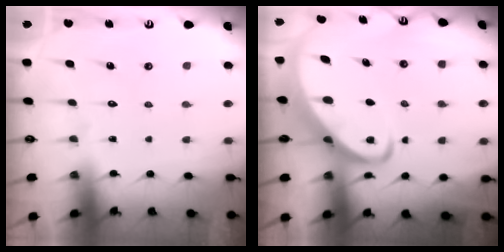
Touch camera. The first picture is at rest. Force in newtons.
{"total": 4.2, "press": 4.2, "slide": 0.5}